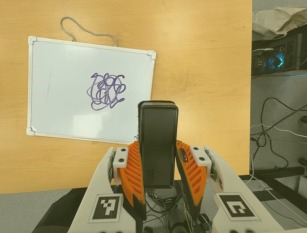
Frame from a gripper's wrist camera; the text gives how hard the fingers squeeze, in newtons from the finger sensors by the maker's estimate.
{"total": 4.2, "left": 2.6, "right": 5.7}